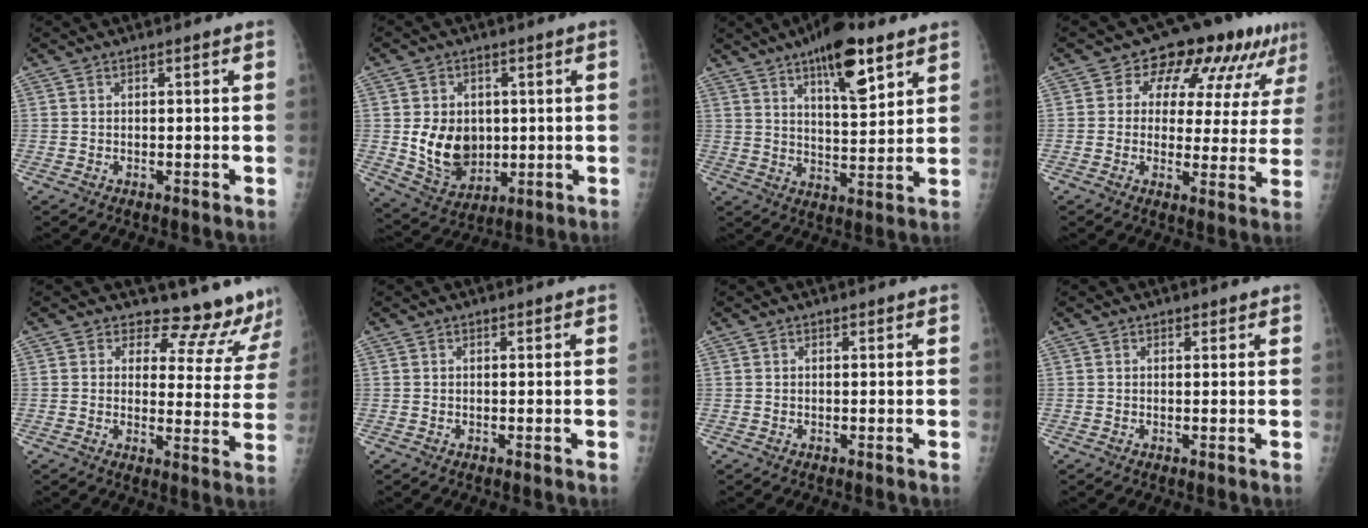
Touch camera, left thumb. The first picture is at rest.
{"total": 11.2, "force": [0.5, 8.7, 7.0], "torque": [-0.083, -0.015, 0.029]}
{"total": 13.3, "force": [7.8, 4.2, 9.9], "torque": [-0.132, -0.039, 0.122]}
{"total": 13.8, "force": [7.1, 8.1, 8.7], "torque": [-0.068, -0.003, 0.089]}
{"total": 12.3, "force": [11.8, 3.4, 0.6], "torque": [0.037, -0.117, 0.118]}
{"total": 0.0}
{"total": 0.0}
{"total": 0.6, "force": [0.5, 0.4, 0.0], "torque": [0.001, -0.003, 0.005]}